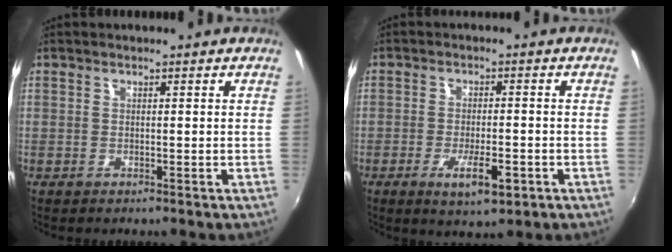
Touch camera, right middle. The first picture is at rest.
{"total": 6.4, "force": [-2.9, 1.9, 5.4], "torque": [-0.107, -0.016, -0.045]}